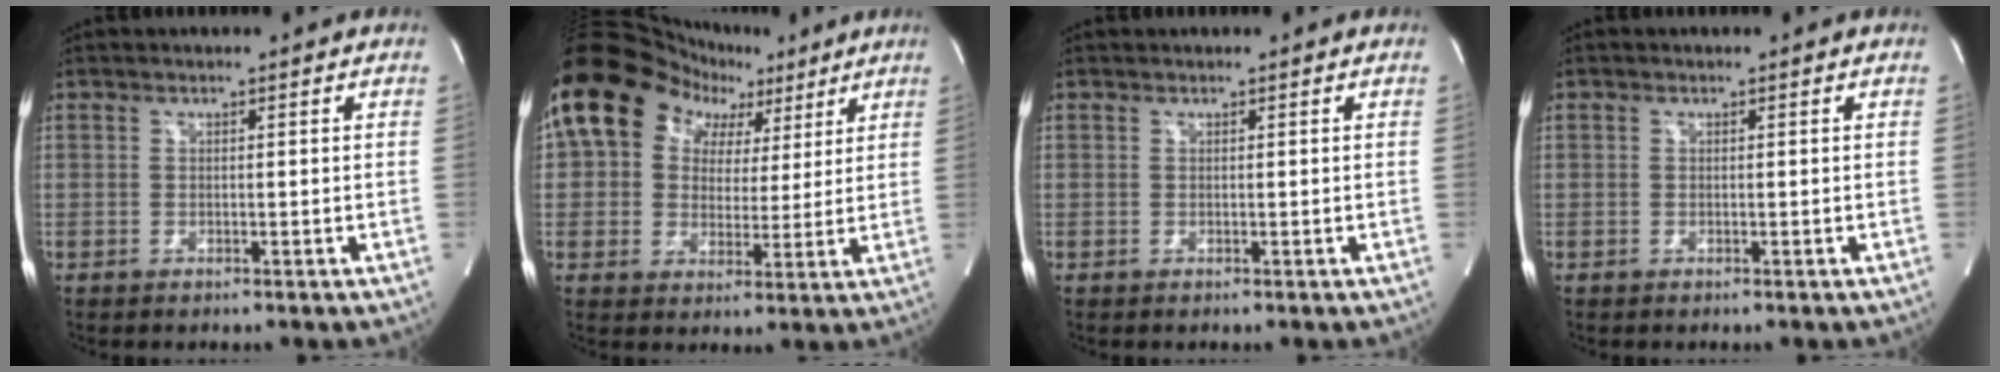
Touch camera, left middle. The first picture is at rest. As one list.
[{"total": 13.4, "force": [6.4, 10.2, 5.8], "torque": [-0.085, 0.060, 0.112]}, {"total": 0.0}, {"total": 0.0}]